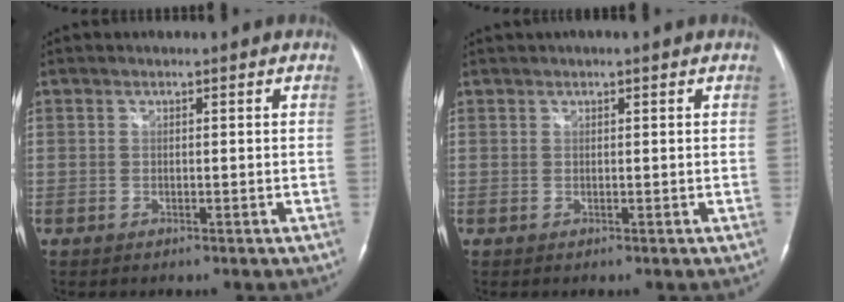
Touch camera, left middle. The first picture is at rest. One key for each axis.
{"total": 1.5, "fx": 1.1, "fy": 0.0, "fz": 1.0, "tx": -0.015, "ty": 0.022, "tz": 0.018}